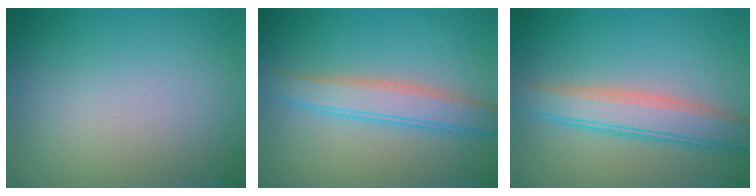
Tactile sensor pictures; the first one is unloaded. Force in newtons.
{"total": 3.6, "press": 3.6, "slide": 0.1}
{"total": 4.7, "press": 4.7, "slide": 0.2}